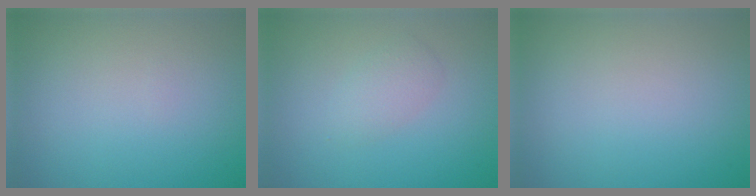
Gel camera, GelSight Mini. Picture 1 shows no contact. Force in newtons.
{"total": 1.7, "press": 1.7, "slide": 0.1}
{"total": 0.0}